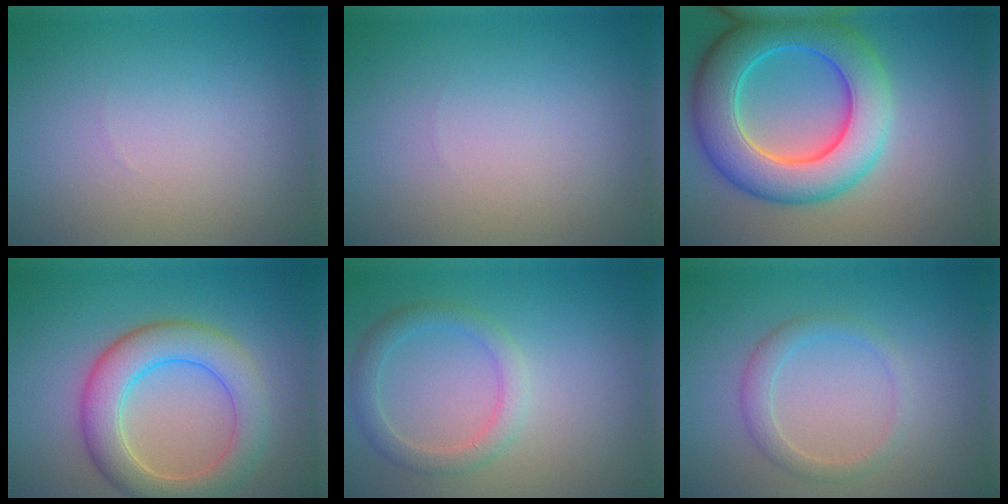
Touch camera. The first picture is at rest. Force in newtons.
{"total": 0.0}
{"total": 9.6, "press": 9.6, "slide": 0.5}
{"total": 6.3, "press": 6.3, "slide": 0.2}
{"total": 2.5, "press": 2.5, "slide": 0.1}
{"total": 2.0, "press": 2.0, "slide": 0.1}